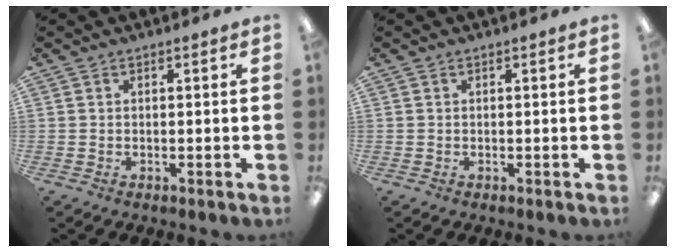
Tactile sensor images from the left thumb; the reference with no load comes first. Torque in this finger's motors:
{"motor_torque": [0.00, 0.00, 0.02, -0.02, 0.00]}